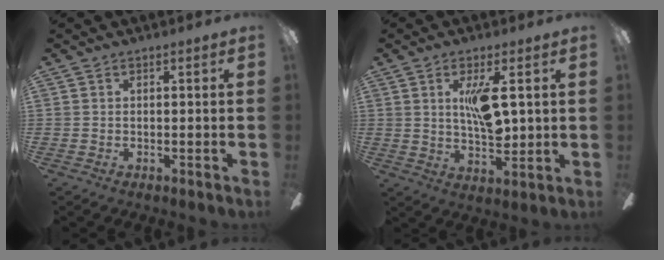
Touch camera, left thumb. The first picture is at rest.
{"total": 9.2, "force": [2.5, 3.4, 8.2], "torque": [-0.145, -0.009, 0.037]}